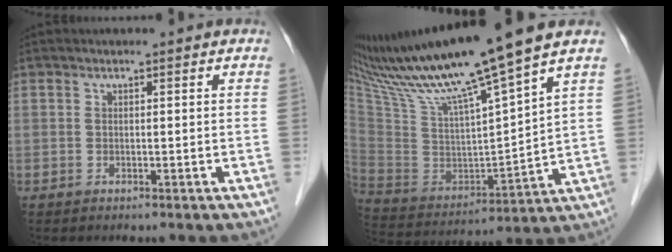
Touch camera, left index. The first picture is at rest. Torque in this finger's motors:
{"motor_torque": [0.60, -1.26, 0.53, 0.16]}